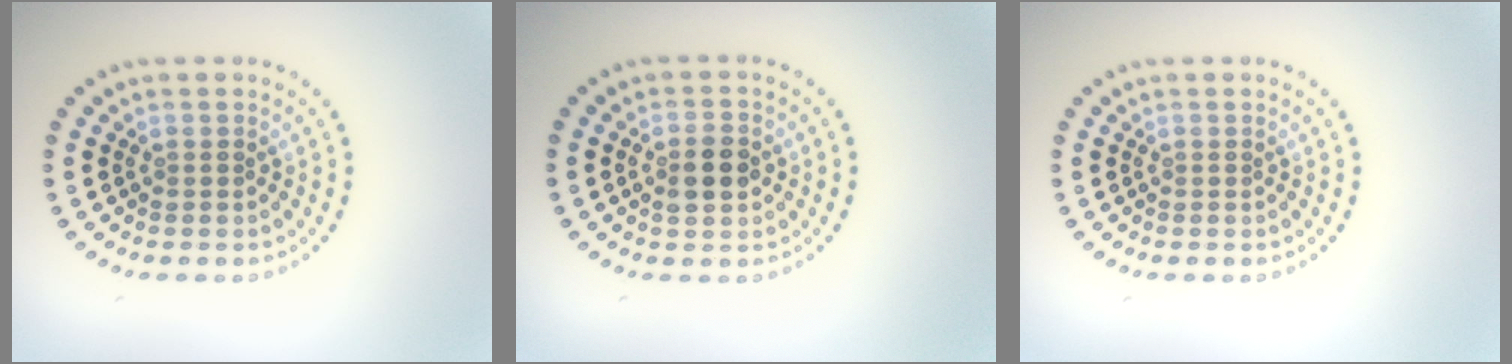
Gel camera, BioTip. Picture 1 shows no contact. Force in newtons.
{"total": 2.7, "press": 2.7, "slide": 0.2}
{"total": 0.0}